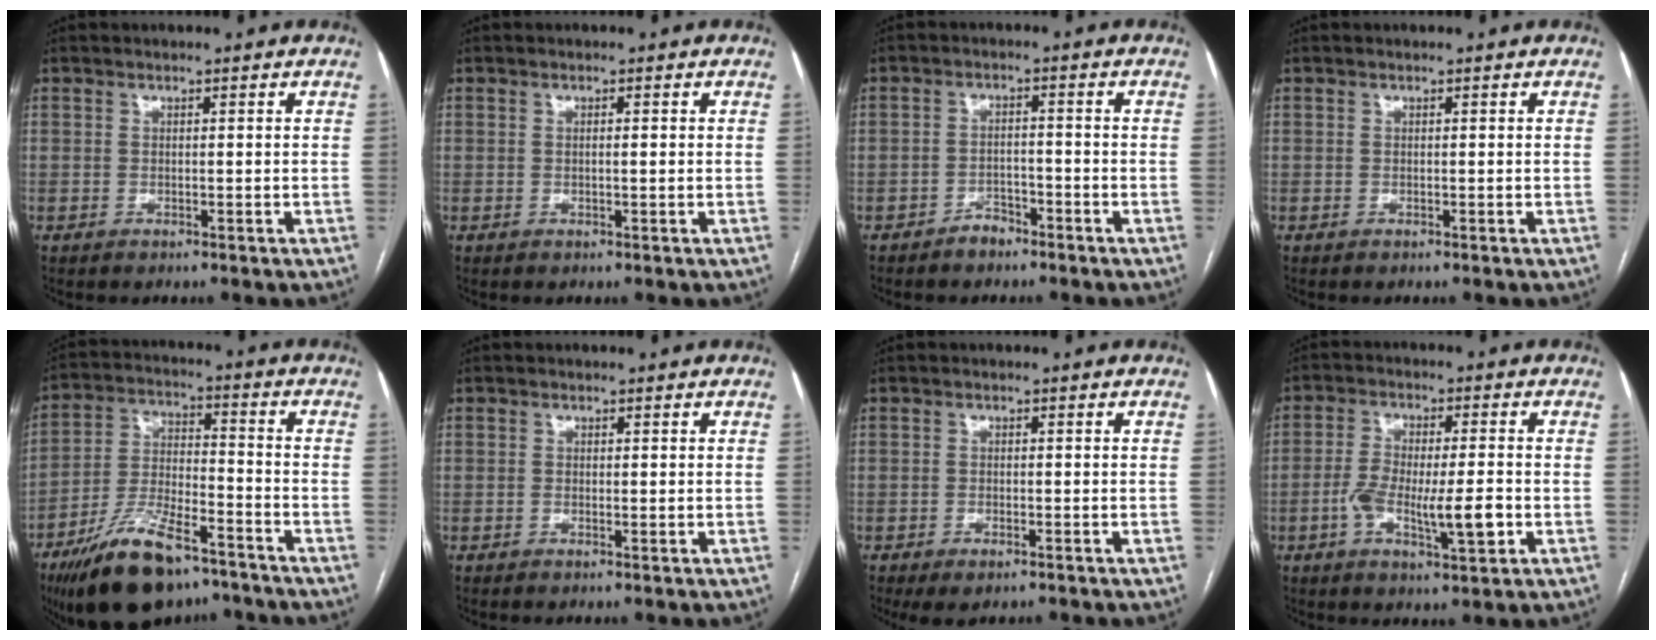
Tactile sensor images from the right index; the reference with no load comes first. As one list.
[{"total": 0.9, "force": [0.1, 0.0, 0.9], "torque": [-0.018, 0.001, 0.002]}, {"total": 2.8, "force": [-2.2, 1.5, 0.8], "torque": [-0.009, 0.007, -0.033]}, {"total": 0.0}, {"total": 15.8, "force": [-11.1, 4.9, 10.1], "torque": [-0.208, -0.009, -0.196]}, {"total": 0.6, "force": [-0.1, 0.2, 0.5], "torque": [-0.010, -0.002, 0.000]}, {"total": 2.8, "force": [-1.7, 1.2, 1.8], "torque": [-0.029, -0.005, -0.020]}, {"total": 9.2, "force": [-2.4, 2.1, 8.6], "torque": [-0.154, 0.000, -0.039]}]